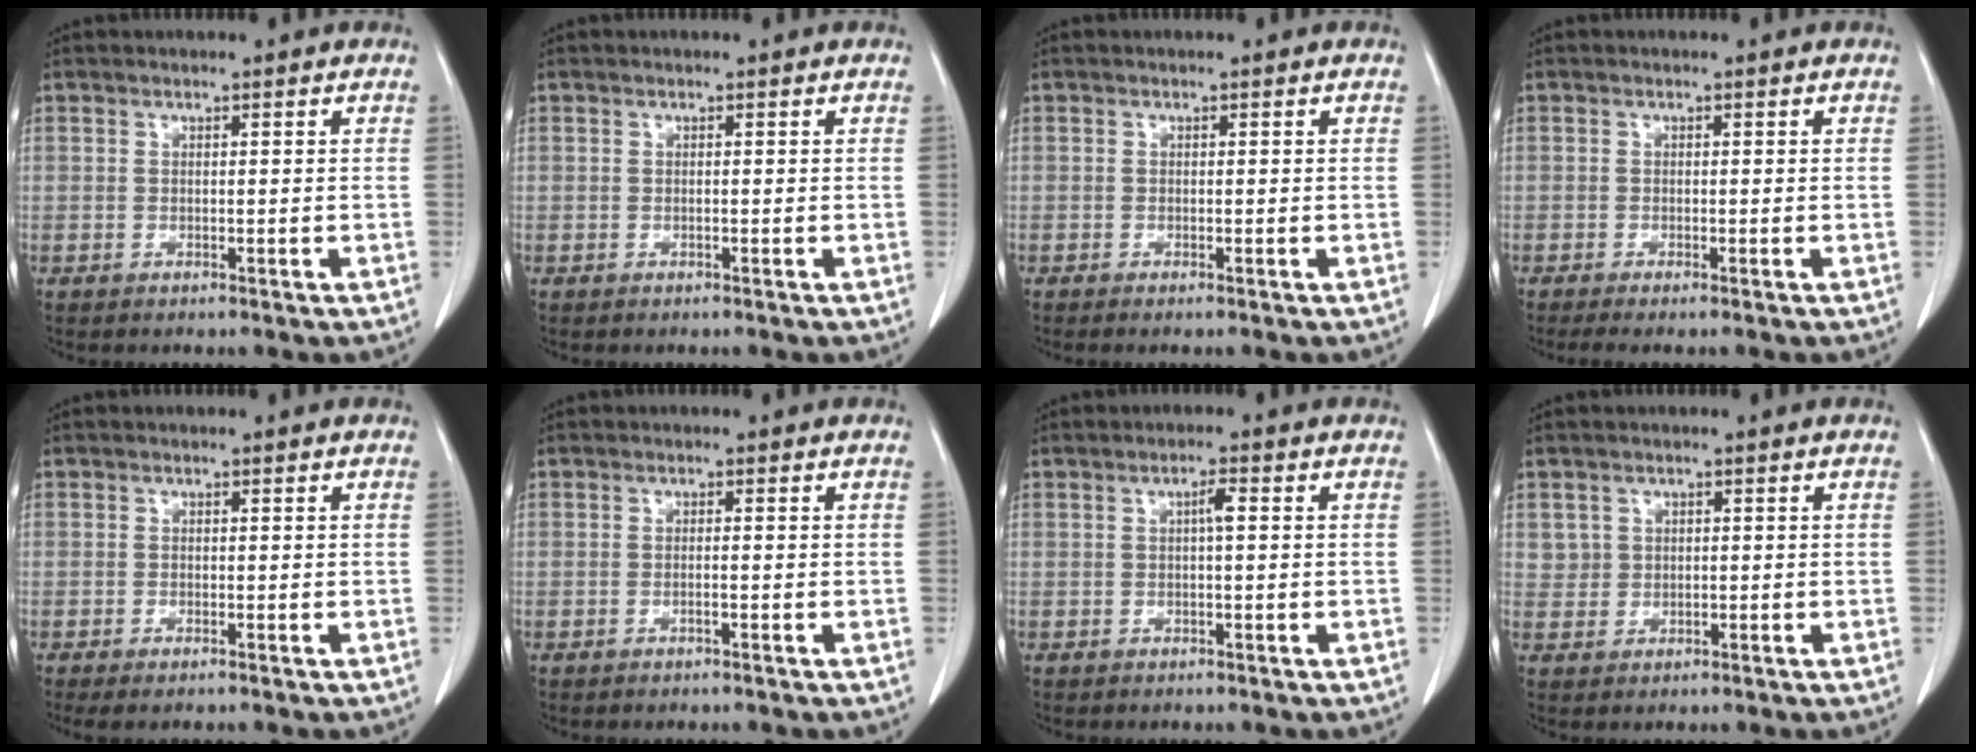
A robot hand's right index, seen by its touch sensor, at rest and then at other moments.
{"total": 0.0}
{"total": 0.6, "force": [-0.4, -0.1, 0.4], "torque": [-0.011, -0.002, -0.008]}
{"total": 1.9, "force": [-1.5, -0.1, 1.2], "torque": [-0.022, -0.005, -0.026]}
{"total": 1.3, "force": [-0.9, 0.2, 0.9], "torque": [-0.014, -0.004, -0.011]}
{"total": 0.8, "force": [-0.3, 0.0, 0.7], "torque": [-0.013, 0.001, -0.005]}
{"total": 1.8, "force": [0.3, 0.2, 1.7], "torque": [-0.031, 0.004, 0.004]}
{"total": 2.2, "force": [0.7, 2.1, 0.2], "torque": [0.007, 0.002, 0.011]}